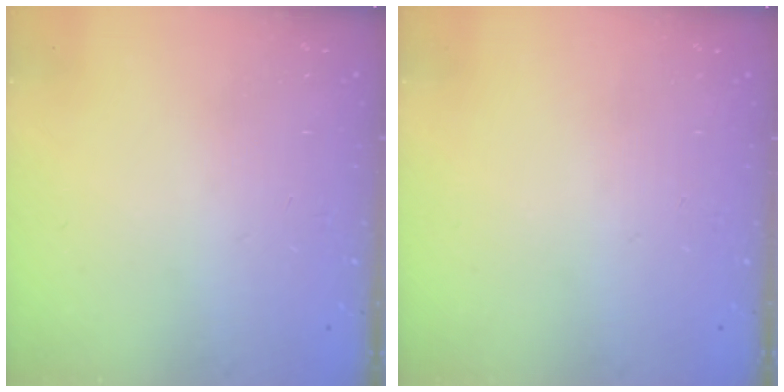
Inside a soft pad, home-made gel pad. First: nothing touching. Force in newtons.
{"total": 0.0}